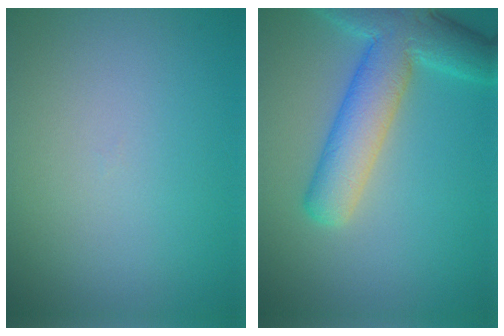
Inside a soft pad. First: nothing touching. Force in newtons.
{"total": 7.3, "press": 7.2, "slide": 0.5}